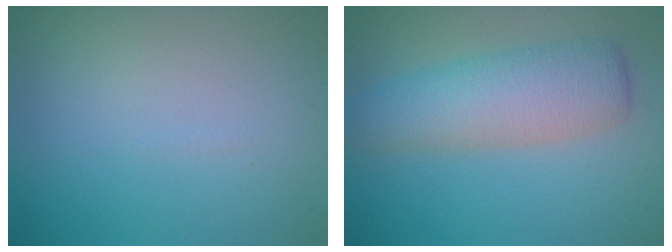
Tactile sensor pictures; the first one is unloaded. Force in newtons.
{"total": 5.7, "press": 5.7, "slide": 0.1}